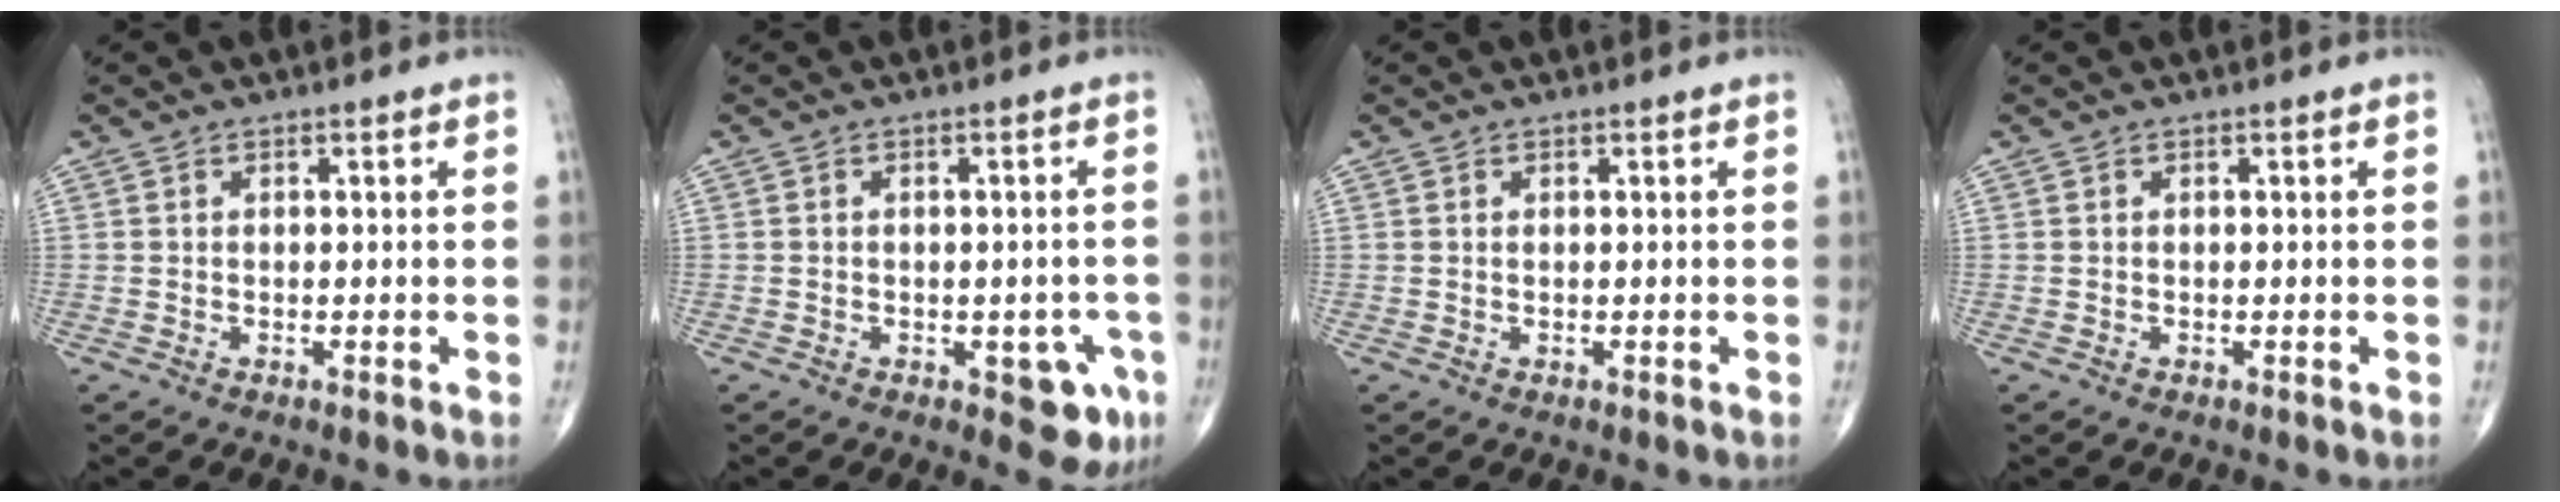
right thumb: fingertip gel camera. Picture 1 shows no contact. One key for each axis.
{"total": 6.3, "fx": -2.5, "fy": 3.2, "fz": 4.8, "tx": -0.028, "ty": 0.004, "tz": -0.026}
{"total": 0.0}
{"total": 0.0}